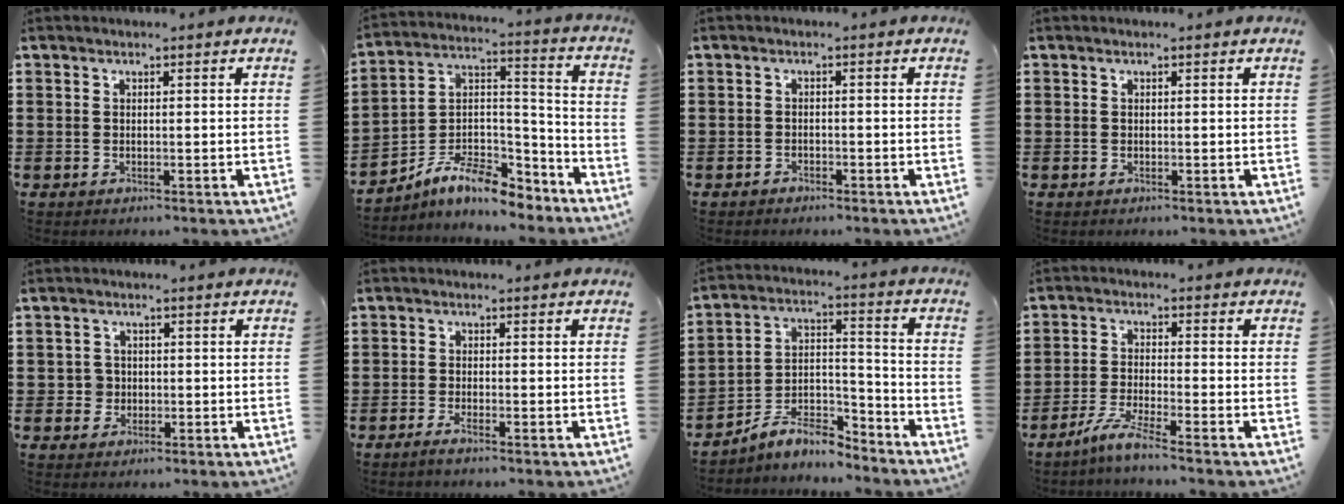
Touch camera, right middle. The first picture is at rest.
{"total": 9.3, "force": [-7.8, 2.7, 4.4], "torque": [-0.080, 0.018, -0.155]}
{"total": 1.0, "force": [-0.9, 0.4, 0.1], "torque": [-0.003, 0.002, -0.021]}
{"total": 0.0}
{"total": 1.9, "force": [-0.3, 1.9, 0.5], "torque": [-0.016, 0.006, -0.008]}
{"total": 1.3, "force": [-0.9, -0.3, 0.9], "torque": [-0.014, -0.003, -0.016]}
{"total": 8.1, "force": [-7.2, 2.3, 2.9], "torque": [-0.052, 0.017, -0.138]}
{"total": 4.6, "force": [-3.8, -0.2, 2.7], "torque": [-0.065, -0.011, -0.075]}